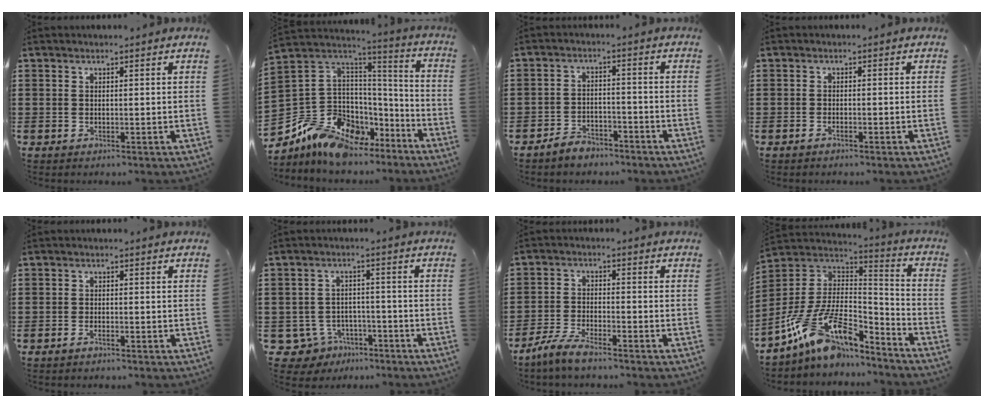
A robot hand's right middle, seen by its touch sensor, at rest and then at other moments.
{"total": 11.1, "force": [-8.6, 6.3, 3.3], "torque": [-0.103, 0.008, -0.171]}
{"total": 3.5, "force": [-3.3, 1.0, 0.4], "torque": [-0.011, 0.010, -0.068]}
{"total": 0.8, "force": [-0.8, 0.1, 0.3], "torque": [-0.010, -0.005, -0.013]}
{"total": 1.1, "force": [-0.9, 0.2, 0.5], "torque": [-0.014, -0.005, -0.016]}
{"total": 4.7, "force": [-3.8, 2.7, 0.8], "torque": [-0.044, 0.006, -0.080]}
{"total": 4.8, "force": [-4.2, 0.7, 2.1], "torque": [-0.055, -0.002, -0.086]}
{"total": 12.9, "force": [-7.9, 5.3, 8.6], "torque": [-0.191, 0.007, -0.152]}